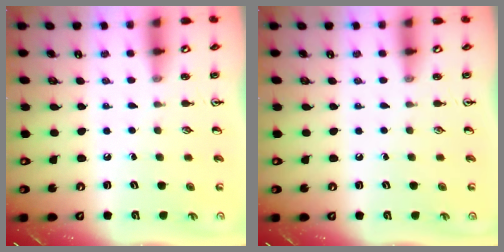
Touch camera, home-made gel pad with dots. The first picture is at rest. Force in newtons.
{"total": 0.0}